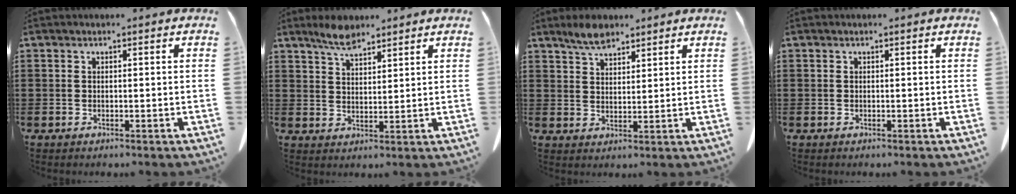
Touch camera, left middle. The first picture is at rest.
{"total": 4.7, "force": [3.9, 1.4, 2.3], "torque": [-0.054, -0.004, 0.071]}
{"total": 4.3, "force": [3.6, 1.6, 1.7], "torque": [-0.043, 0.000, 0.067]}
{"total": 0.0}